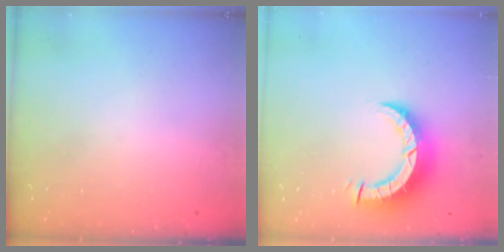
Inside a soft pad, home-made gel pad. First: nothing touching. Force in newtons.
{"total": 8.6, "press": 8.5, "slide": 0.9}